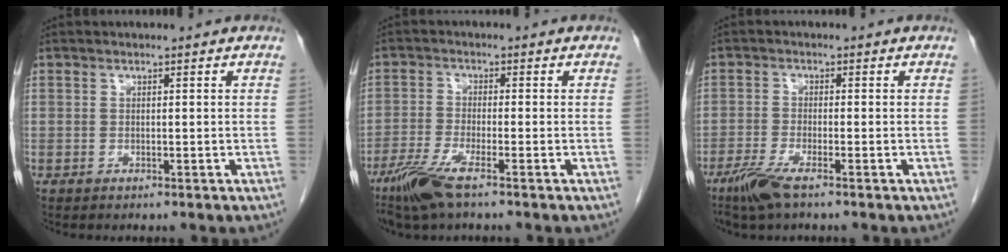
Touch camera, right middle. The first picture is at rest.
{"total": 6.2, "force": [-4.2, 0.5, 4.5], "torque": [-0.102, -0.015, -0.083]}
{"total": 4.5, "force": [-3.1, 0.5, 3.1], "torque": [-0.073, -0.011, -0.063]}